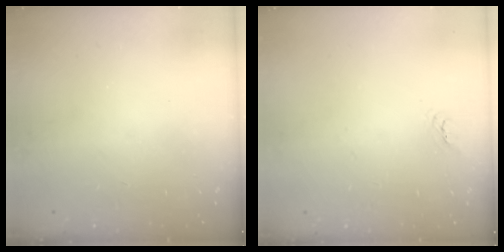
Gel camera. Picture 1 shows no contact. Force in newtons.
{"total": 2.2, "press": 2.2, "slide": 0.1}